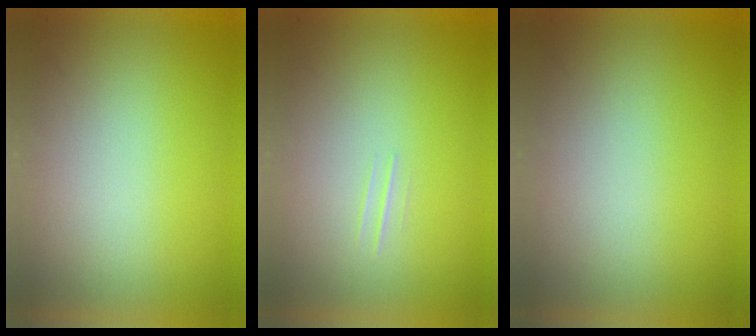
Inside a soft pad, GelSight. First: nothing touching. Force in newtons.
{"total": 1.1}
{"total": 0.0}